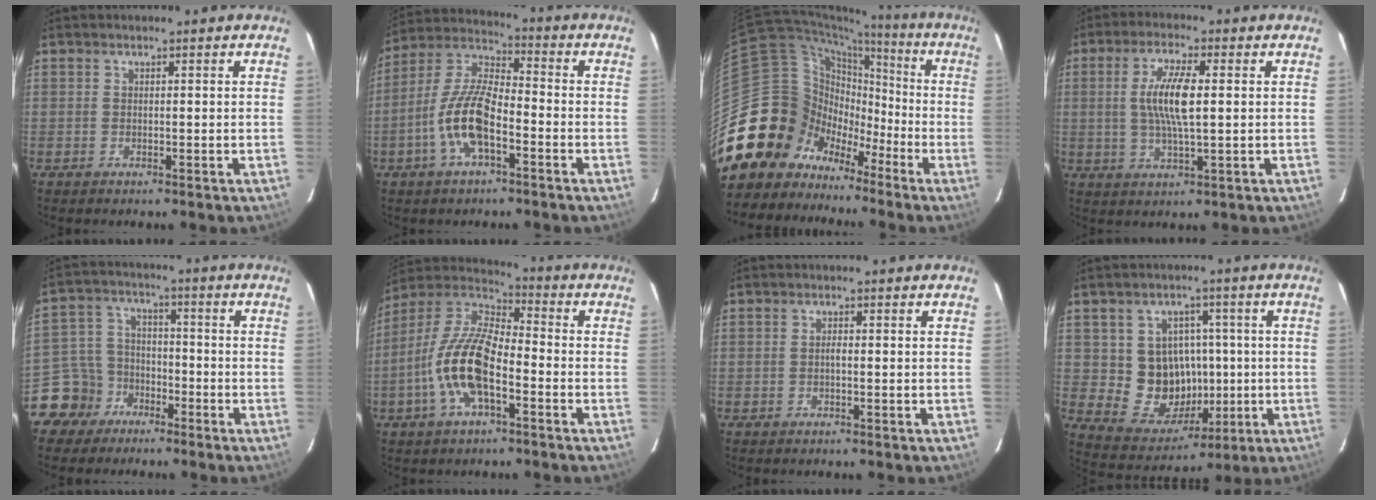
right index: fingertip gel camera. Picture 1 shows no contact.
{"total": 12.1, "force": [-4.8, 4.4, 10.2], "torque": [-0.219, 0.004, -0.092]}
{"total": 20.5, "force": [-9.8, 16.9, 6.3], "torque": [-0.155, 0.056, -0.155]}
{"total": 8.6, "force": [0.9, 1.8, 8.3], "torque": [-0.161, 0.002, 0.019]}
{"total": 9.0, "force": [-5.9, 6.7, 0.9], "torque": [-0.039, 0.031, -0.105]}
{"total": 14.7, "force": [-5.0, 5.7, 12.6], "torque": [-0.257, 0.001, -0.101]}
{"total": 0.8, "force": [-0.2, 0.2, 0.8], "torque": [-0.014, 0.004, -0.003]}
{"total": 12.2, "force": [0.0, 11.3, 4.6], "torque": [-0.096, 0.015, 0.021]}